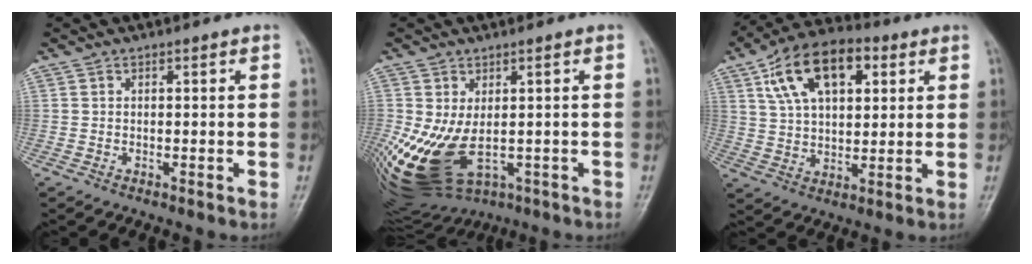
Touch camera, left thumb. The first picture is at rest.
{"total": 14.9, "force": [-2.3, 8.9, 11.7], "torque": [-0.233, -0.004, -0.008]}
{"total": 16.2, "force": [6.2, 9.1, 11.8], "torque": [-0.177, 0.003, 0.107]}